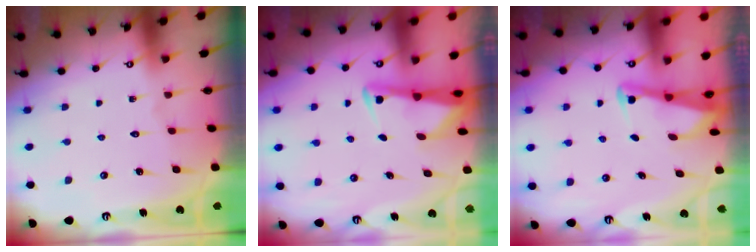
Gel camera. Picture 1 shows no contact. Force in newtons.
{"total": 3.0, "press": 3.0, "slide": 0.4}
{"total": 2.8, "press": 2.8, "slide": 0.3}